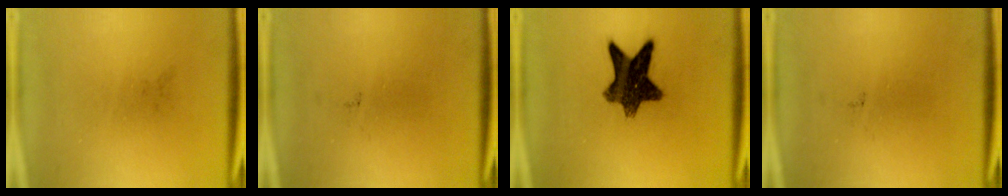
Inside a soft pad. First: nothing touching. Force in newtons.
{"total": 0.0}
{"total": 10.6}
{"total": 0.0}